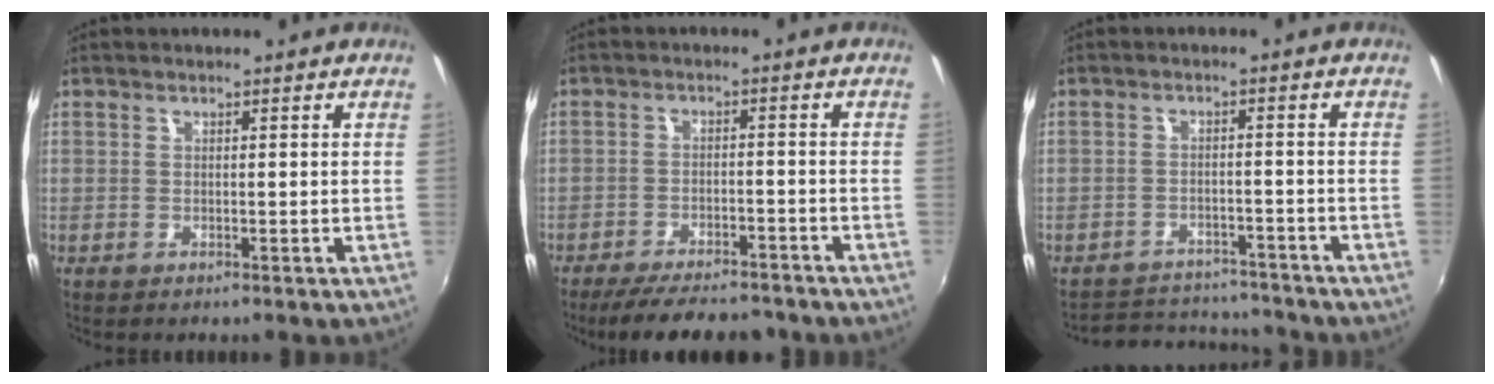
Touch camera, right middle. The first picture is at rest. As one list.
[{"total": 13.1, "force": [-11.1, 3.8, 5.8], "torque": [-0.123, -0.014, -0.161]}, {"total": 10.6, "force": [-9.7, 3.9, 1.9], "torque": [-0.054, 0.025, -0.129]}]